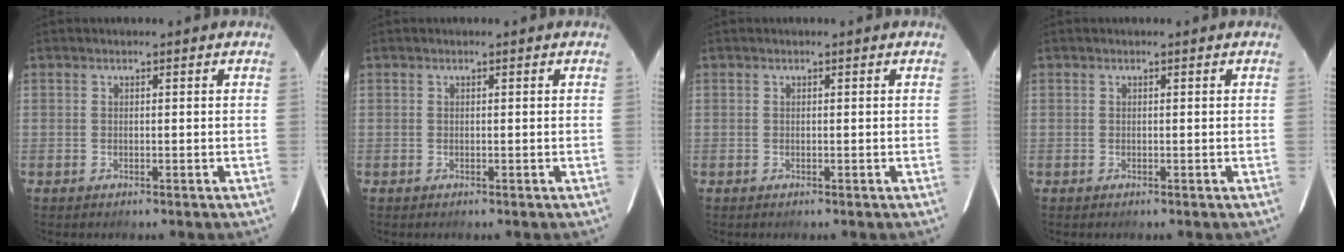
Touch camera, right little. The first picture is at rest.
{"total": 0.0}
{"total": 0.0}
{"total": 0.0}